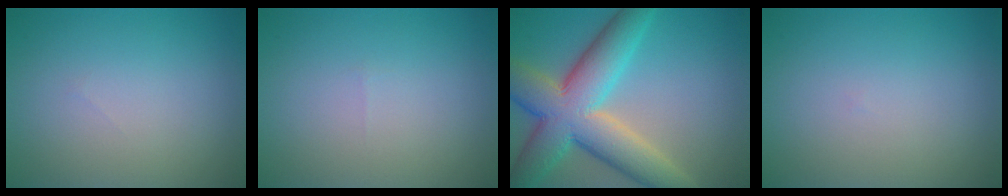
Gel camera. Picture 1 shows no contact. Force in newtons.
{"total": 0.0}
{"total": 10.8, "press": 10.8, "slide": 0.7}
{"total": 0.0}